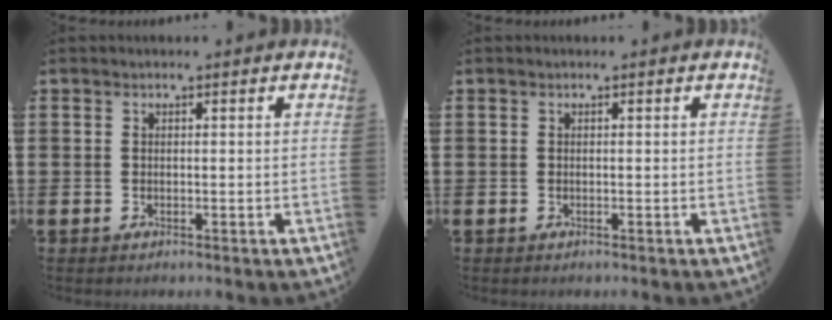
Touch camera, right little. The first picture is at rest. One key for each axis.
{"total": 0.0}